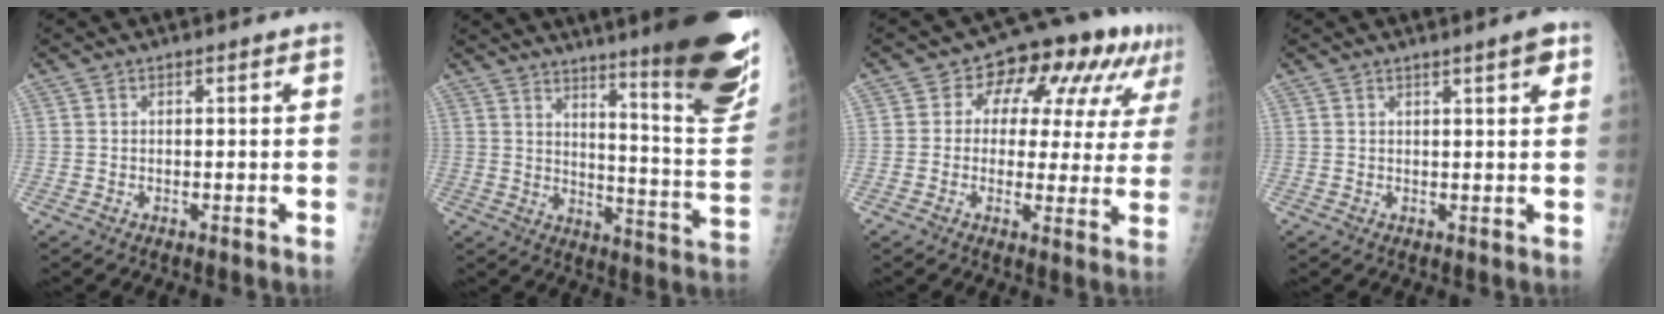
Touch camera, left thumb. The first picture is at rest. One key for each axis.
{"total": 25.3, "fx": 16.2, "fy": 3.3, "fz": 19.2, "tx": -0.228, "ty": -0.095, "tz": 0.220}
{"total": 14.5, "fx": 6.0, "fy": 8.6, "fz": 10.1, "tx": -0.083, "ty": 0.016, "tz": 0.073}
{"total": 2.9, "fx": 1.7, "fy": 0.4, "fz": 2.3, "tx": -0.027, "ty": -0.006, "tz": 0.023}